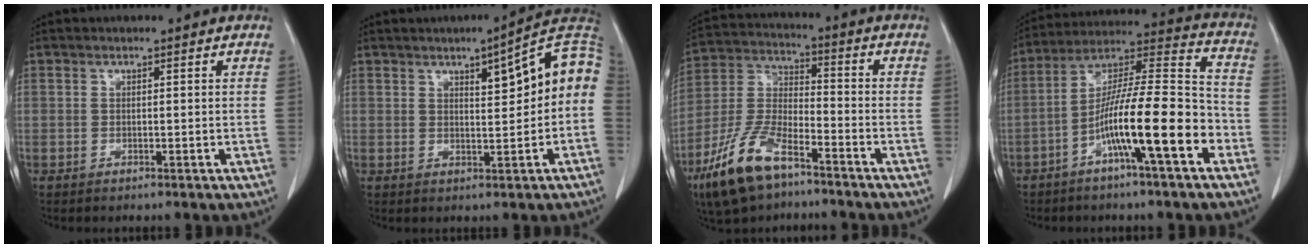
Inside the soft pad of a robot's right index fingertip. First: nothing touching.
{"total": 10.0, "force": [1.7, 2.2, 9.6], "torque": [-0.124, 0.032, 0.019]}
{"total": 13.5, "force": [-8.8, 4.8, 9.1], "torque": [-0.202, -0.012, -0.170]}
{"total": 16.1, "force": [-6.5, 1.0, 14.7], "torque": [-0.255, 0.007, -0.115]}